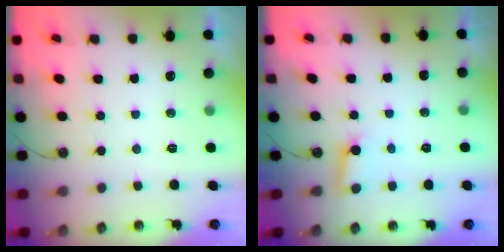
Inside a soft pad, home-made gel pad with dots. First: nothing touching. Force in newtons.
{"total": 3.0, "press": 2.9, "slide": 0.3}